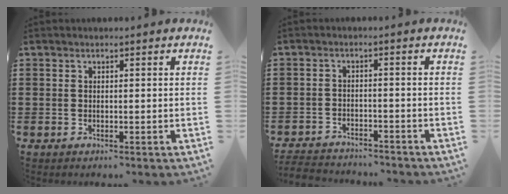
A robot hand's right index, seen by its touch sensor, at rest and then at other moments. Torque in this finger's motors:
{"motor_torque": [-2.14, 0.00, -1.06, -0.18]}